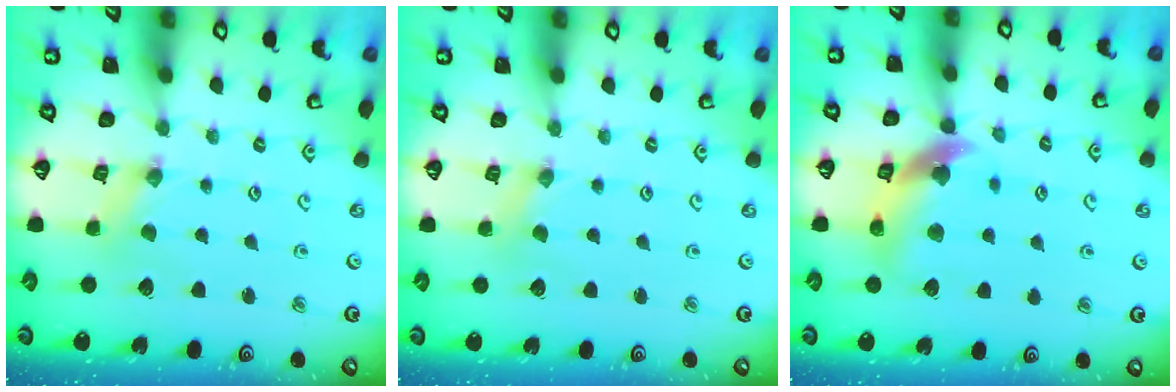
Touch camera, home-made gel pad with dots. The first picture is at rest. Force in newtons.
{"total": 0.8, "press": 0.8, "slide": 0.1}
{"total": 10.7, "press": 10.6, "slide": 1.5}